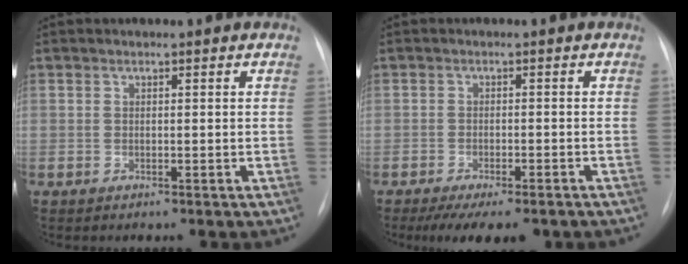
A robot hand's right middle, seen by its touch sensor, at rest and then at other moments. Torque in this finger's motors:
{"motor_torque": [0.93, -0.91, 0.13, 0.04]}